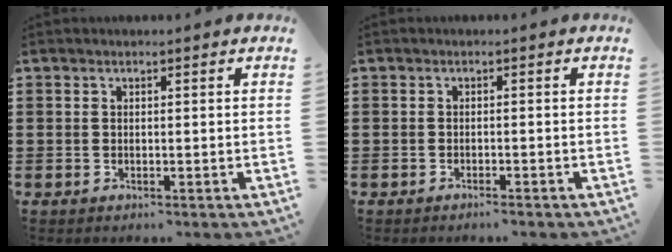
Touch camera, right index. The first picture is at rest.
{"total": 0.9, "force": [-0.8, -0.1, 0.3], "torque": [-0.009, -0.005, -0.015]}